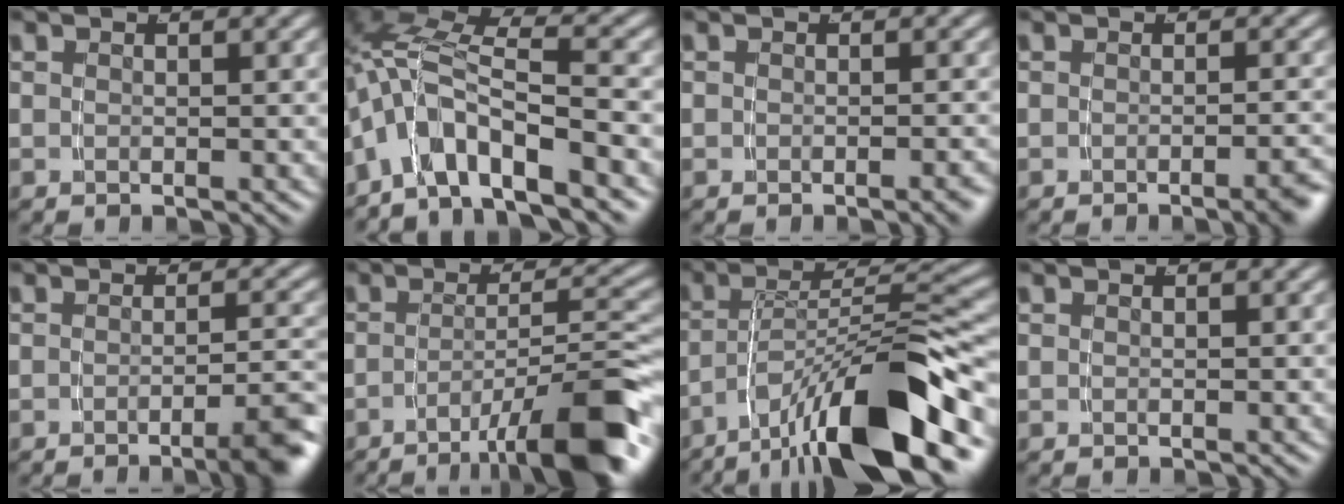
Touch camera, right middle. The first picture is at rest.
{"total": 8.3, "force": [-1.3, 5.8, 5.8], "torque": [-0.145, -0.013, -0.019]}
{"total": 0.9, "force": [-0.6, 0.2, 0.7], "torque": [-0.003, 0.009, -0.014]}
{"total": 2.1, "force": [-1.4, 0.1, 1.6], "torque": [-0.015, 0.010, -0.028]}
{"total": 4.7, "force": [-2.8, 0.5, 3.7], "torque": [-0.038, 0.004, -0.049]}
{"total": 9.3, "force": [-5.6, 1.3, 7.4], "torque": [-0.095, -0.013, -0.076]}
{"total": 10.4, "force": [-5.9, 2.7, 8.1], "torque": [-0.110, 0.006, -0.090]}
{"total": 0.0}